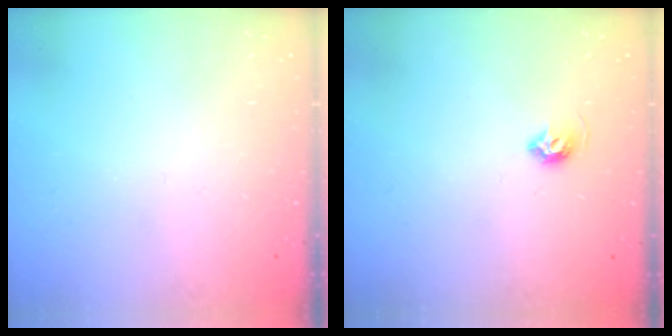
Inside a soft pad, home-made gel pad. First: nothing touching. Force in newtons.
{"total": 5.7, "press": 5.7, "slide": 0.7}